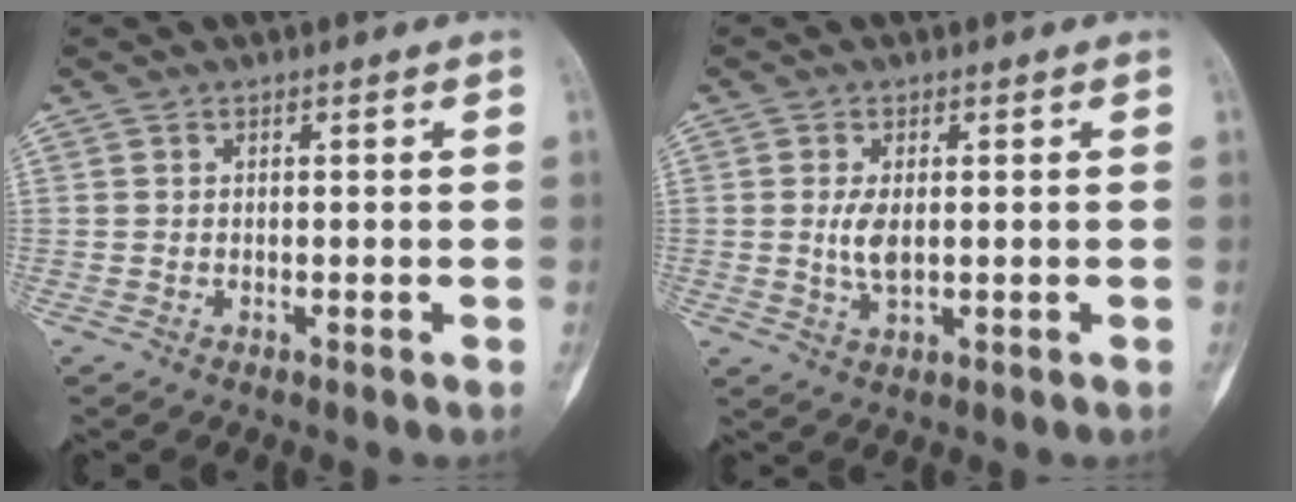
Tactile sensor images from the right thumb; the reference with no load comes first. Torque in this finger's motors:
{"motor_torque": [1.21, 0.80, 0.41, -0.50, 0.20]}